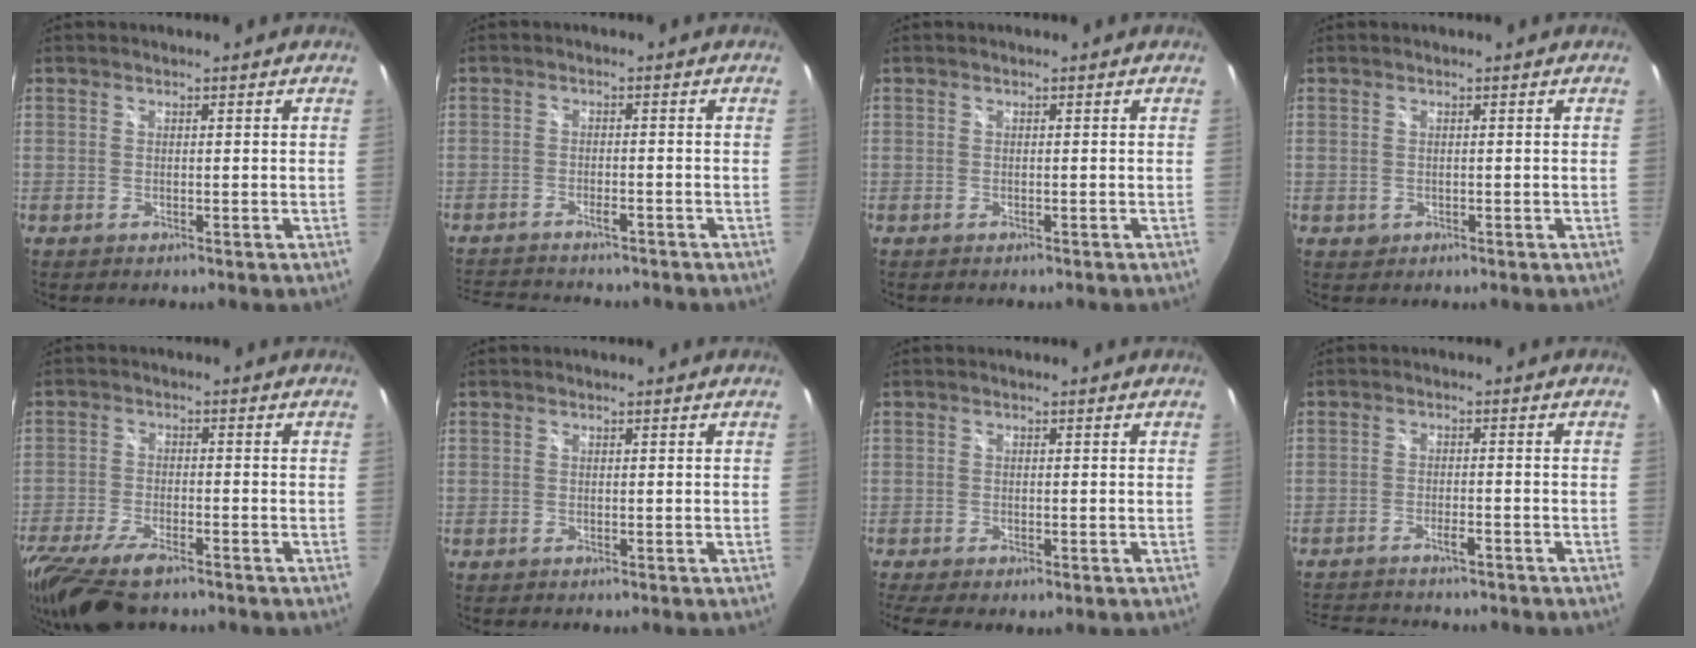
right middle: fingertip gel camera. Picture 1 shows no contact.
{"total": 9.4, "force": [-8.4, 1.8, 3.8], "torque": [-0.090, -0.014, -0.128]}
{"total": 0.7, "force": [-0.3, -0.6, 0.2], "torque": [0.000, -0.007, -0.005]}
{"total": 0.9, "force": [-0.1, 0.8, 0.2], "torque": [-0.001, -0.002, -0.002]}
{"total": 14.4, "force": [-10.5, 5.1, 8.5], "torque": [-0.198, -0.051, -0.187]}
{"total": 0.8, "force": [0.4, -0.7, -0.1], "torque": [0.004, -0.002, 0.005]}
{"total": 4.0, "force": [-2.5, 0.8, 3.0], "torque": [-0.063, -0.024, -0.041]}
{"total": 9.3, "force": [-8.3, 1.6, 3.8], "torque": [-0.090, -0.011, -0.127]}